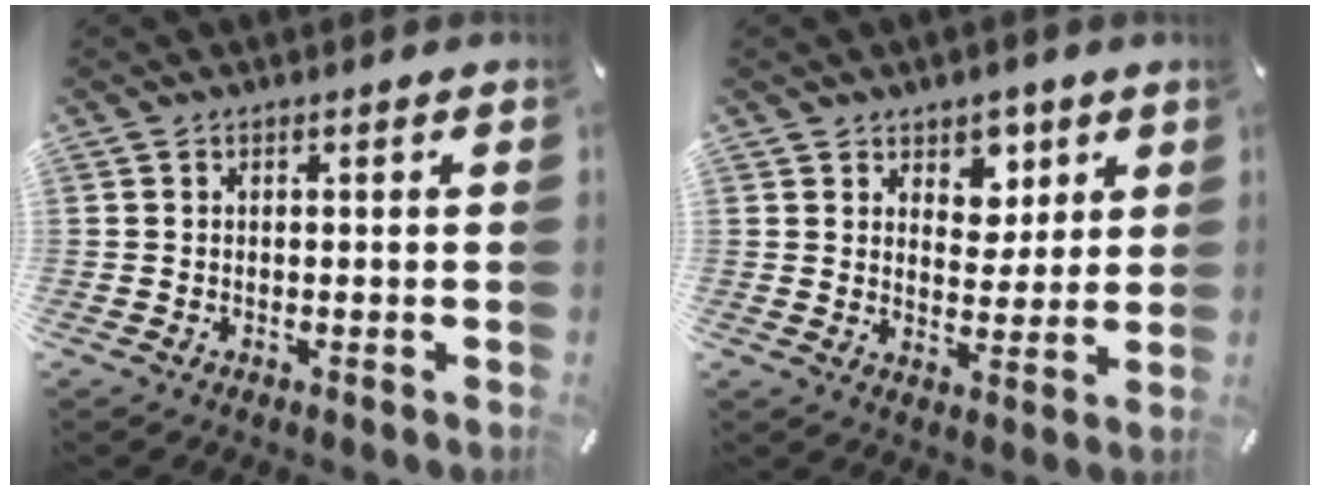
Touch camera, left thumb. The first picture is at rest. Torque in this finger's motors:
{"motor_torque": [0.47, -0.40, 0.08, 0.05, 0.08]}